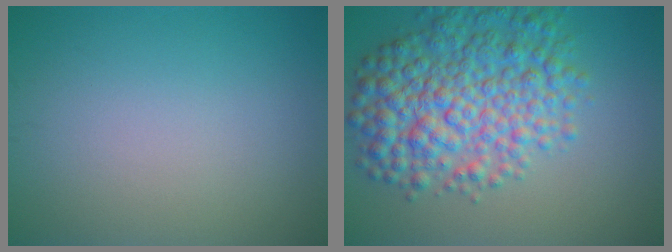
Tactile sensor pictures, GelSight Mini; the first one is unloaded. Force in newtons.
{"total": 8.5, "press": 8.5, "slide": 0.1}